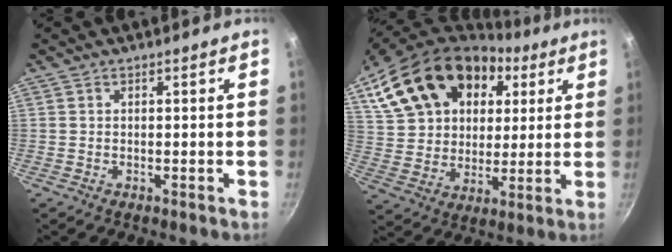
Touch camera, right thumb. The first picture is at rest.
{"total": 24.2, "force": [10.8, 16.5, 14.0], "torque": [-0.243, -0.002, 0.198]}